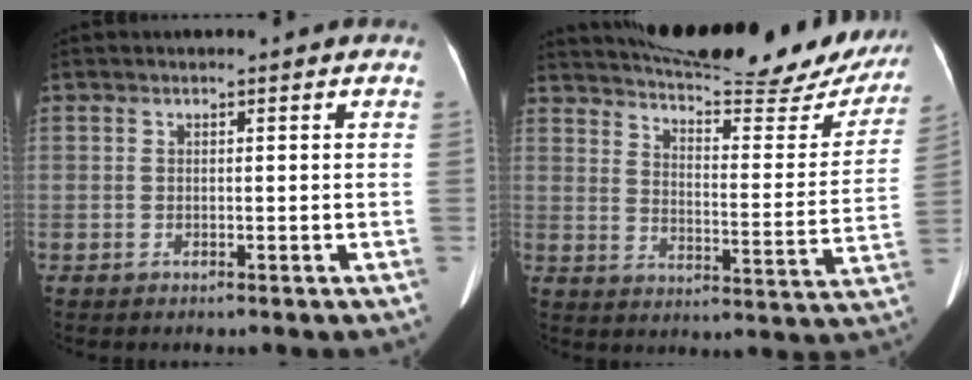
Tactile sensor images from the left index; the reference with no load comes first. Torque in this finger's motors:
{"motor_torque": [-0.80, -1.25, -0.18, 0.03]}